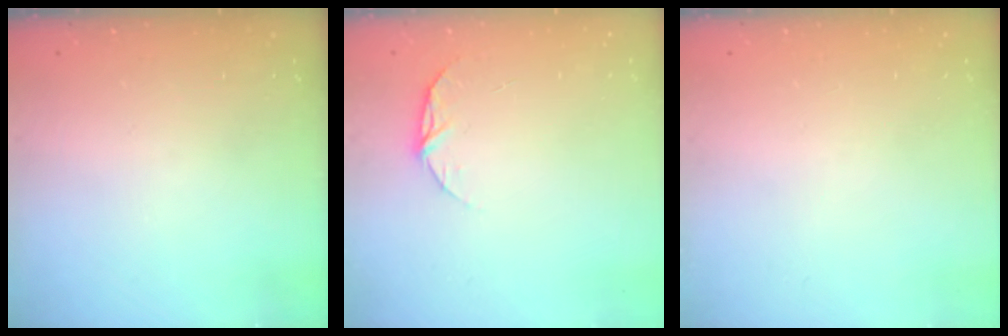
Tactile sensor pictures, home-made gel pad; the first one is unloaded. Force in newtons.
{"total": 6.6, "press": 6.5, "slide": 0.6}
{"total": 0.0}